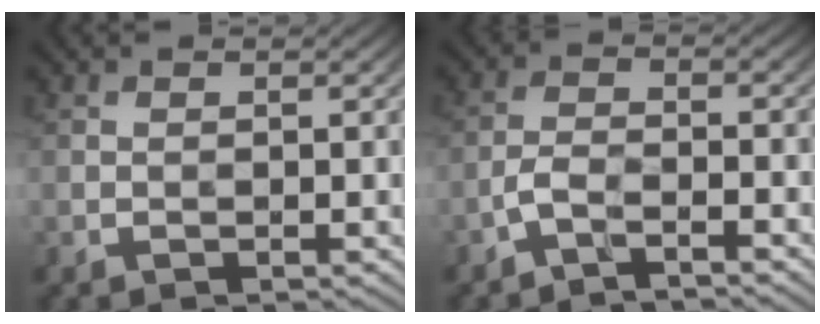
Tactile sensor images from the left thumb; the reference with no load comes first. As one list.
[{"total": 3.2, "force": [-2.4, 0.7, 2.0], "torque": [-0.044, 0.003, -0.057]}]